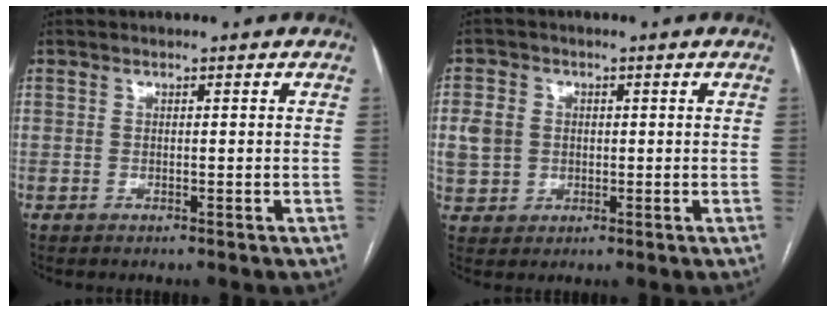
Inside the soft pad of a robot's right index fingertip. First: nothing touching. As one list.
[{"total": 6.3, "force": [0.5, 5.6, 2.7], "torque": [-0.067, 0.013, 0.018]}]